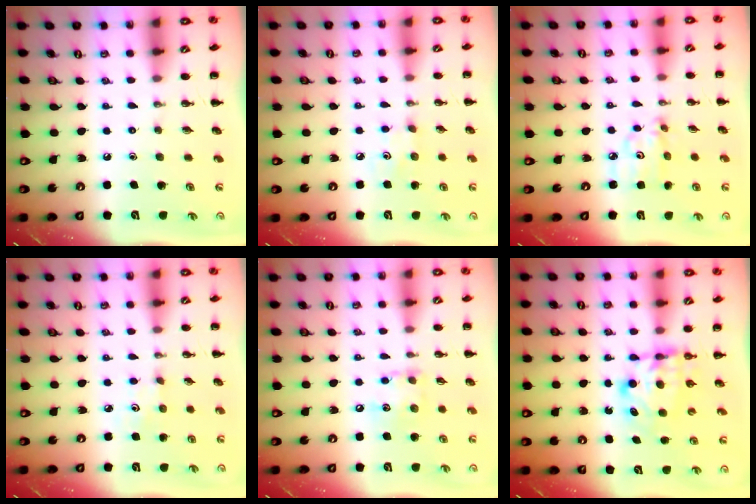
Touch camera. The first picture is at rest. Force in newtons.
{"total": 3.1, "press": 3.0, "slide": 0.9}
{"total": 5.3, "press": 5.3, "slide": 0.3}
{"total": 2.6, "press": 2.5, "slide": 0.7}
{"total": 8.2, "press": 8.1, "slide": 0.6}
{"total": 6.0, "press": 6.0, "slide": 0.4}